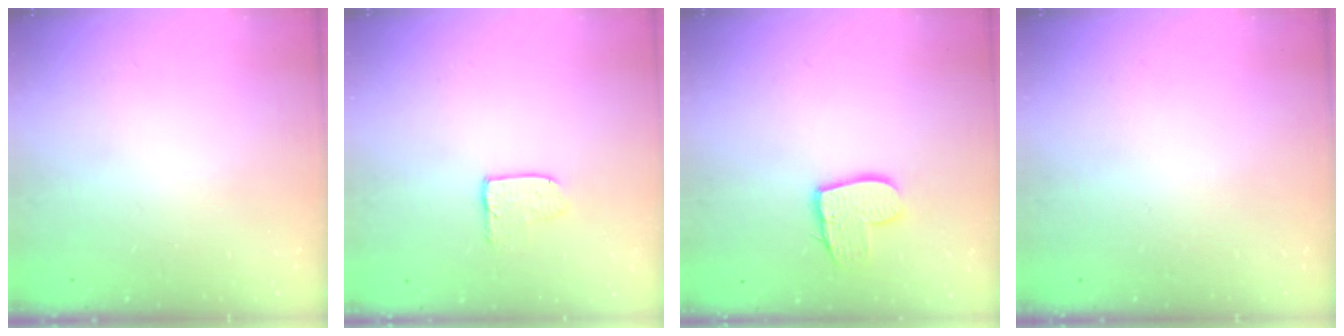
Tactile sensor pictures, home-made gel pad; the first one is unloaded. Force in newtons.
{"total": 4.1, "press": 4.1, "slide": 0.3}
{"total": 10.7, "press": 10.6, "slide": 0.8}
{"total": 0.0}